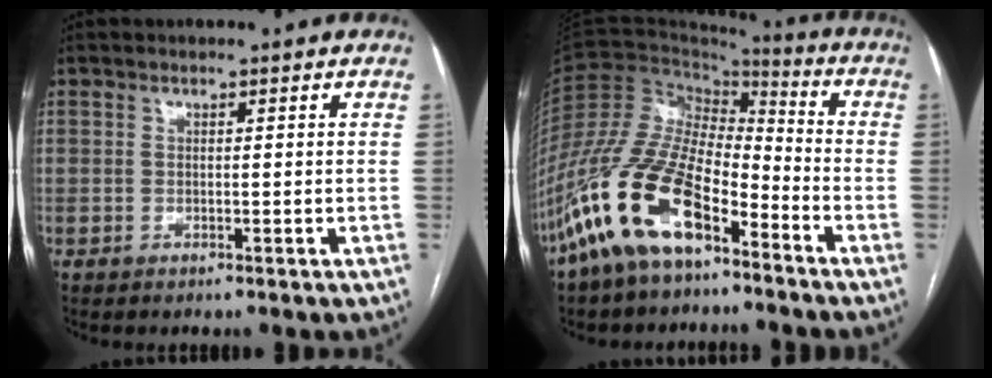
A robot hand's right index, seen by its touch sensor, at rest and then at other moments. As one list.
[{"total": 17.0, "force": [-10.2, 6.7, 11.9], "torque": [-0.254, 0.012, -0.195]}]